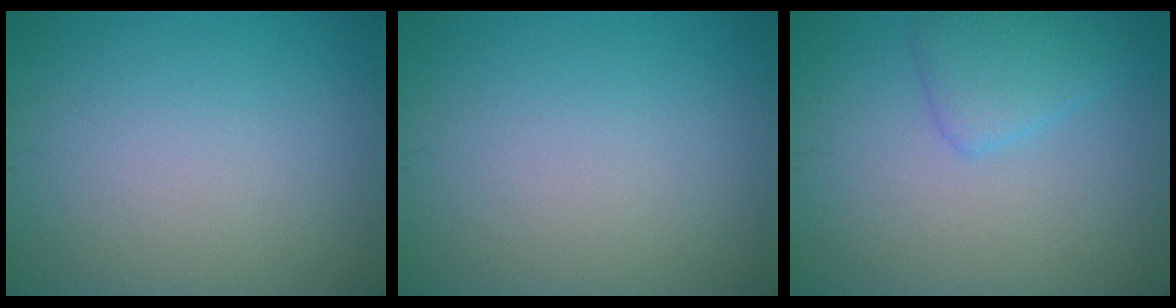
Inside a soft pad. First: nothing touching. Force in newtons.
{"total": 0.0}
{"total": 2.6, "press": 2.6, "slide": 0.1}